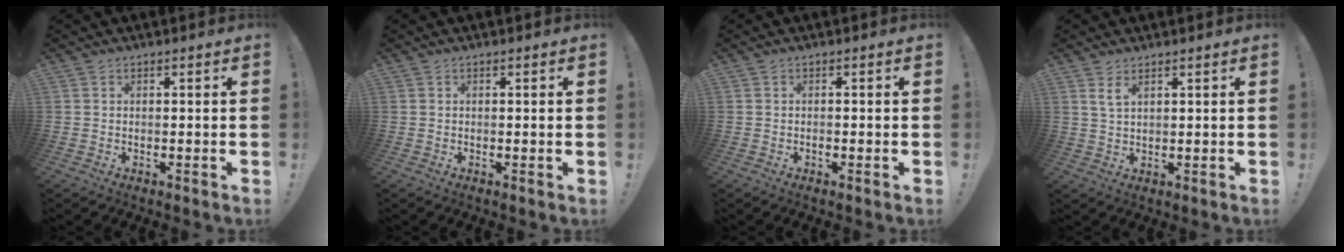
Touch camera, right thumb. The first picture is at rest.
{"total": 0.5, "force": [-0.1, -0.3, 0.4], "torque": [-0.004, -0.003, -0.002]}
{"total": 0.6, "force": [-0.6, 0.2, 0.2], "torque": [-0.010, 0.002, -0.008]}
{"total": 3.6, "force": [2.2, 1.4, 2.5], "torque": [-0.038, -0.011, 0.039]}